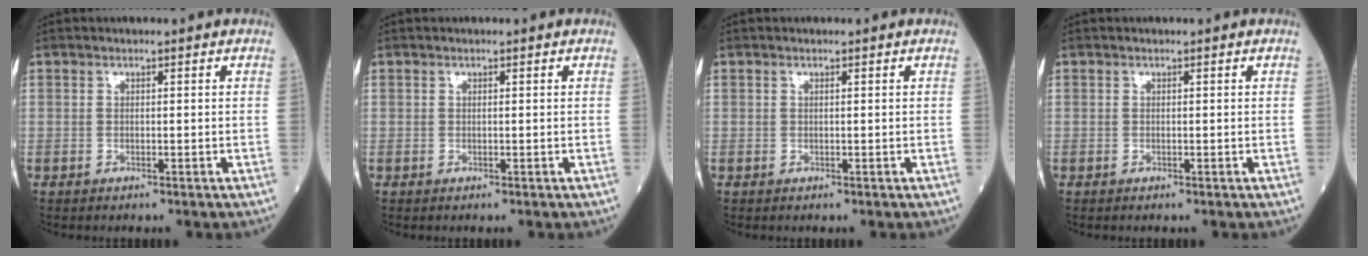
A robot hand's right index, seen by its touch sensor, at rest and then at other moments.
{"total": 0.0}
{"total": 0.0}
{"total": 0.0}